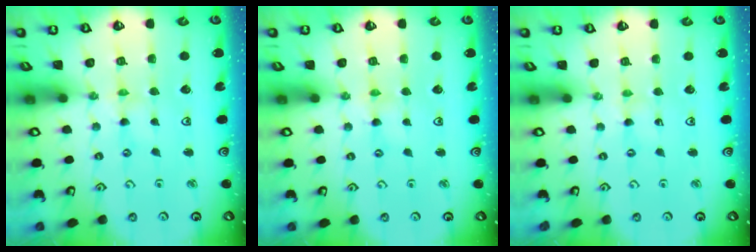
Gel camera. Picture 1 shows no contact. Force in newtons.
{"total": 2.2, "press": 2.2, "slide": 0.4}
{"total": 0.0}